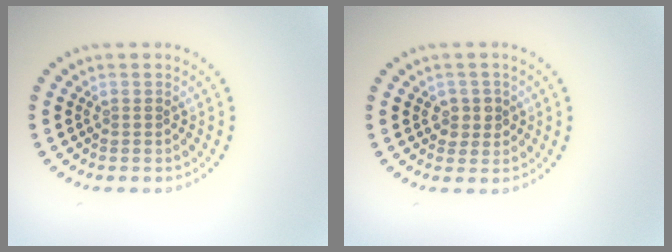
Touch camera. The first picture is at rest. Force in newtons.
{"total": 1.8, "press": 1.8, "slide": 0.4}